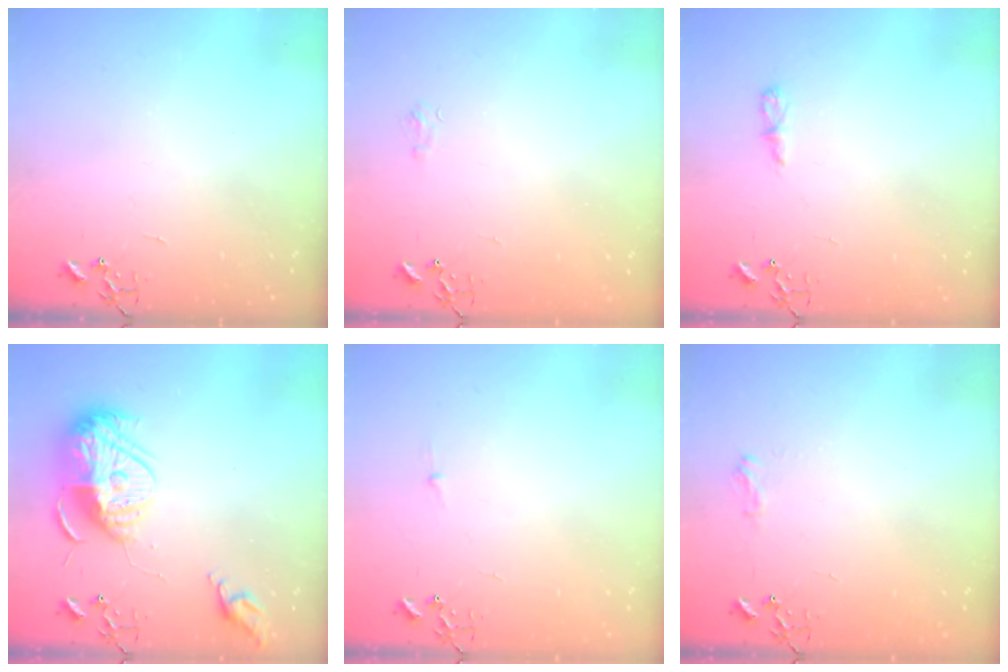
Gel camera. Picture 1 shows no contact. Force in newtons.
{"total": 5.5, "press": 5.4, "slide": 0.8}
{"total": 5.2, "press": 5.1, "slide": 0.8}
{"total": 17.6, "press": 17.5, "slide": 1.8}
{"total": 2.8, "press": 2.8, "slide": 0.3}
{"total": 7.8, "press": 7.8, "slide": 0.7}